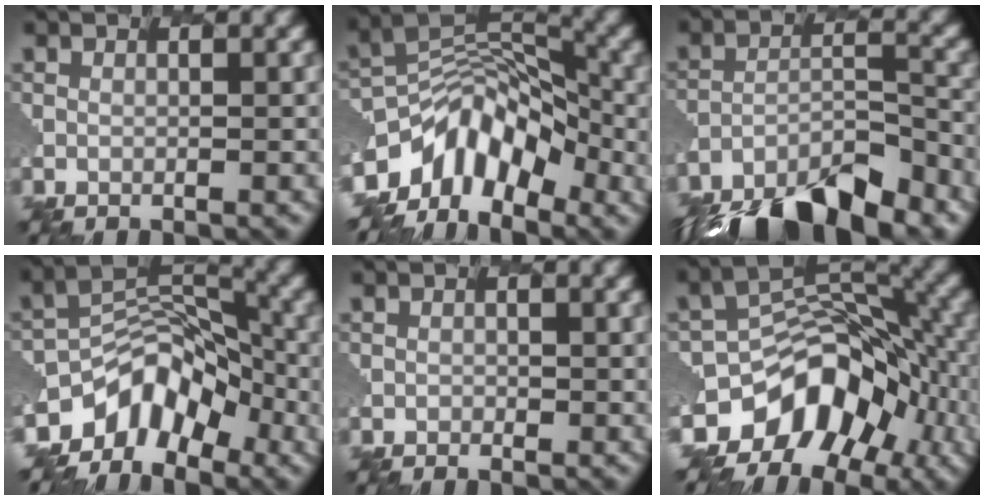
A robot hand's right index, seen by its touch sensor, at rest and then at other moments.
{"total": 5.7, "force": [-4.3, 3.2, 2.1], "torque": [-0.029, 0.000, -0.092]}
{"total": 10.0, "force": [-8.8, 3.0, 3.7], "torque": [-0.078, -0.005, -0.148]}
{"total": 5.5, "force": [-4.4, 3.0, 1.4], "torque": [-0.015, -0.001, -0.089]}
{"total": 0.6, "force": [0.0, -0.1, -0.6], "torque": [-0.009, -0.009, 0.001]}
{"total": 8.6, "force": [-5.0, 5.9, 3.7], "torque": [-0.059, 0.003, -0.091]}